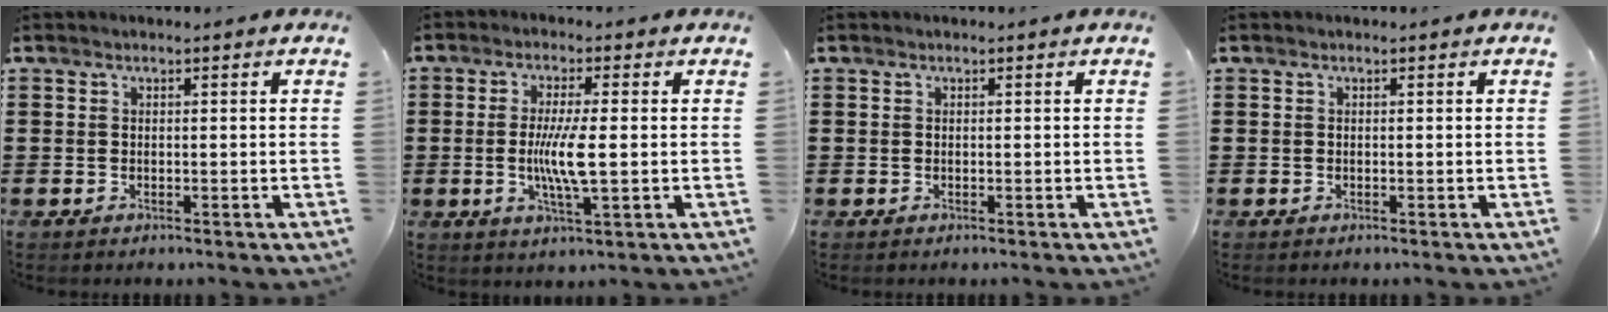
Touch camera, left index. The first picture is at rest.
{"total": 6.6, "force": [-0.2, 1.0, 6.5], "torque": [-0.129, -0.007, -0.011]}
{"total": 0.0}
{"total": 0.0}